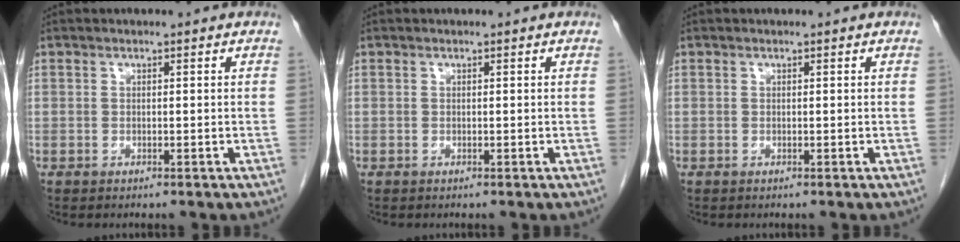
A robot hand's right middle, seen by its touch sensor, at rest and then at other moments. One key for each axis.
{"total": 0.0}
{"total": 0.0}